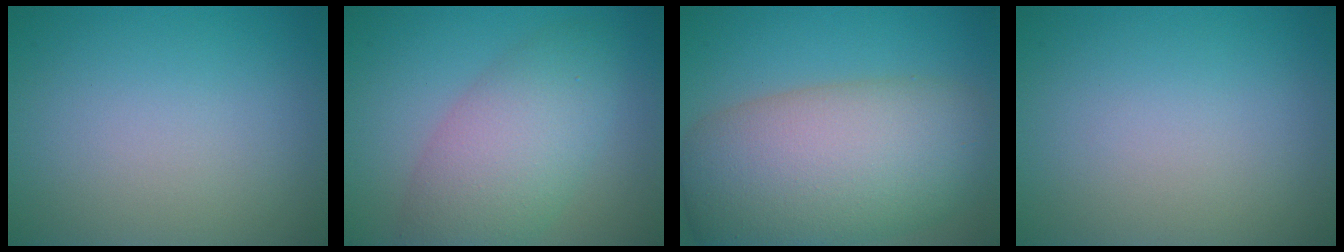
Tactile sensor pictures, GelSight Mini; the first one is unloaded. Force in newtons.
{"total": 6.3, "press": 6.3, "slide": 0.2}
{"total": 11.8, "press": 11.8, "slide": 0.5}
{"total": 0.0}